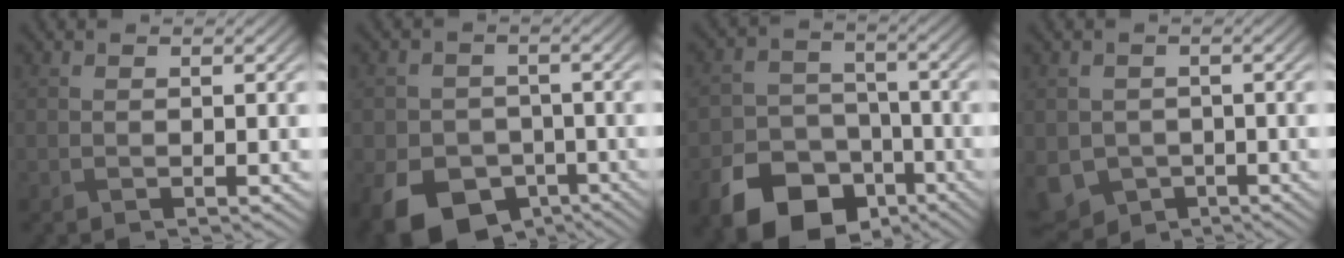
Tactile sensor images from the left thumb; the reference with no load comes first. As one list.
[{"total": 10.1, "force": [-4.9, 7.6, 4.5], "torque": [-0.089, -0.042, -0.087]}, {"total": 12.0, "force": [-7.0, 8.0, 5.7], "torque": [-0.125, -0.036, -0.122]}, {"total": 6.1, "force": [-2.1, 5.1, 2.6], "torque": [-0.070, -0.030, -0.034]}]